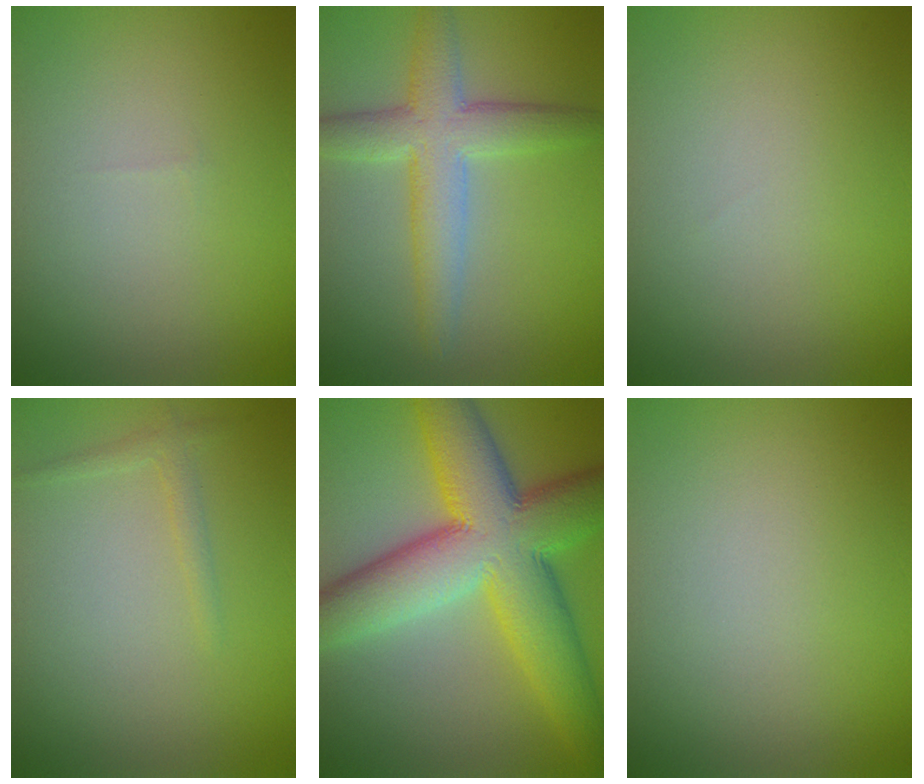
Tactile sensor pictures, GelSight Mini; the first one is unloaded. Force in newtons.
{"total": 4.4, "press": 4.4, "slide": 0.3}
{"total": 0.0}
{"total": 1.1, "press": 1.1, "slide": 0.0}
{"total": 13.1, "press": 13.1, "slide": 0.1}
{"total": 0.0}